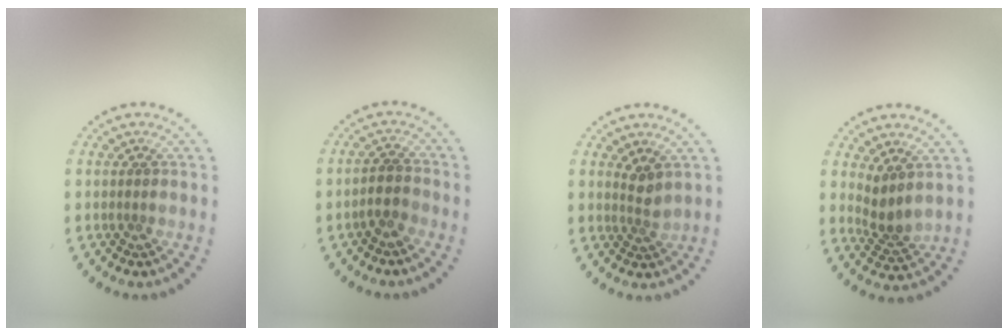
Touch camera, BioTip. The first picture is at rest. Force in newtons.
{"total": 1.7, "press": 1.4, "slide": 1.0}
{"total": 1.4, "press": 1.0, "slide": 1.0}
{"total": 2.5, "press": 1.9, "slide": 1.6}